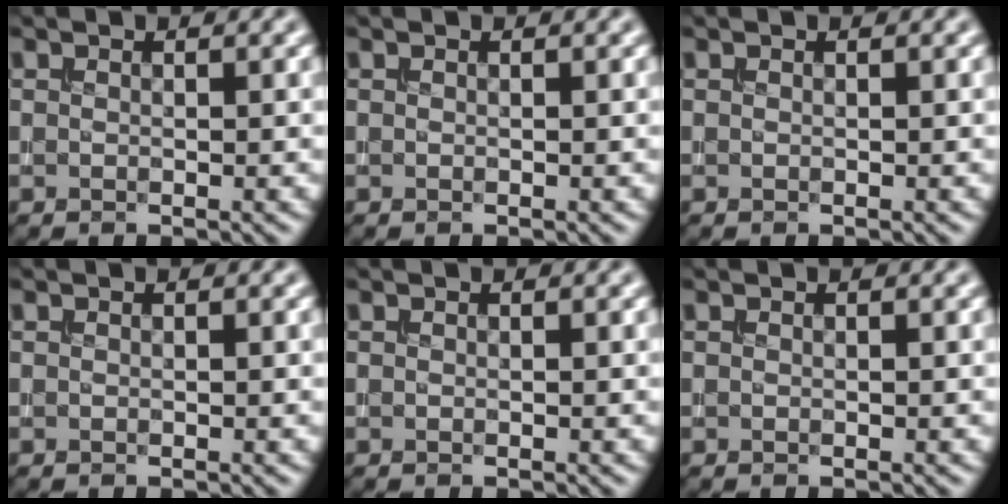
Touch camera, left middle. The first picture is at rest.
{"total": 0.0}
{"total": 0.0}
{"total": 0.0}
{"total": 0.0}
{"total": 0.0}